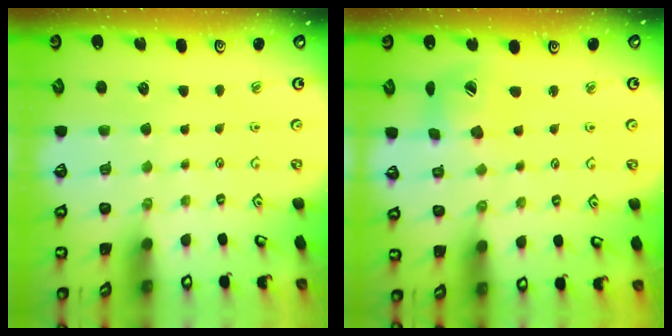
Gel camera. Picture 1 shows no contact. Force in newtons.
{"total": 9.9, "press": 9.8, "slide": 1.2}